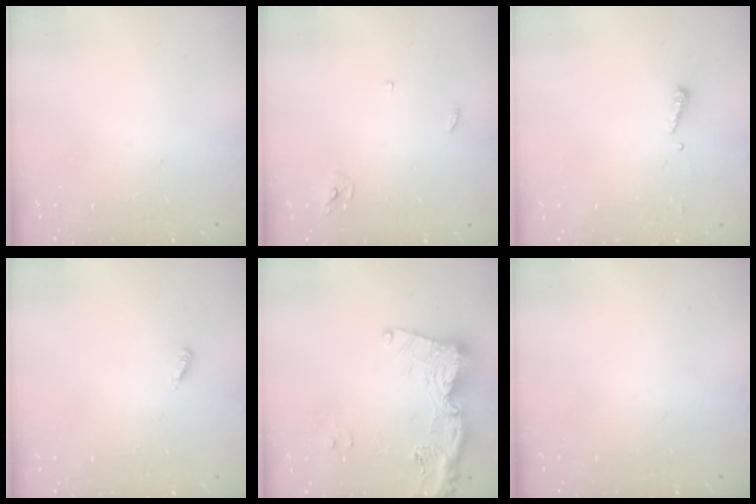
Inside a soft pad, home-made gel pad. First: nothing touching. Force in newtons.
{"total": 3.3, "press": 3.2, "slide": 0.3}
{"total": 3.9, "press": 3.9, "slide": 0.4}
{"total": 3.2, "press": 3.2, "slide": 0.5}
{"total": 16.6, "press": 16.5, "slide": 1.9}
{"total": 0.0}